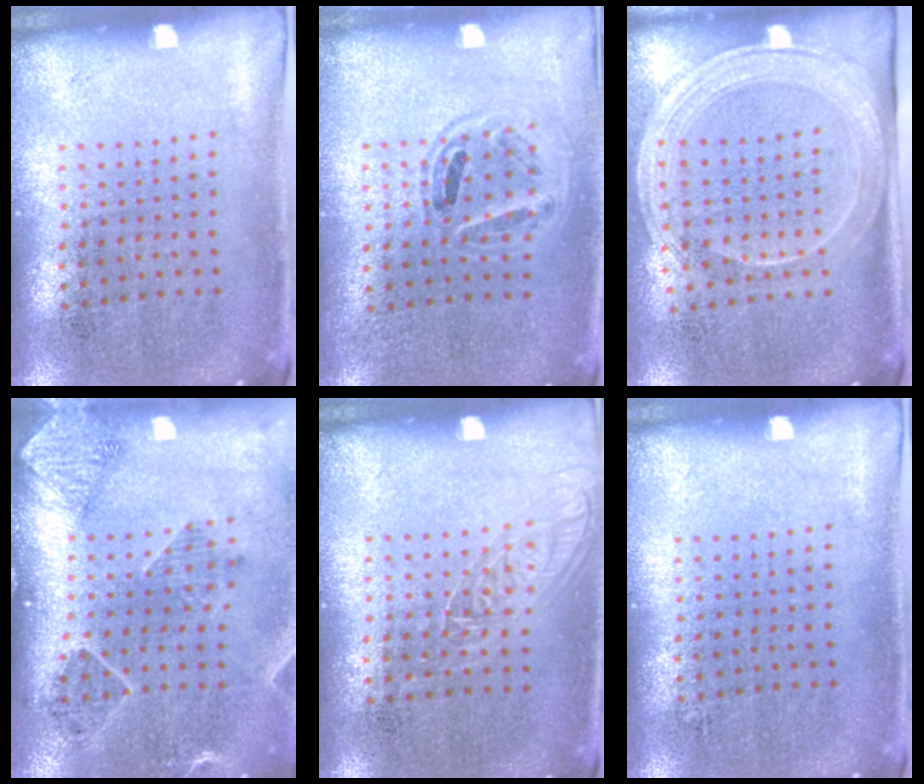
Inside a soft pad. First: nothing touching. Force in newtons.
{"total": 0.9, "press": 0.9, "slide": 0.4}
{"total": 2.1, "press": 1.8, "slide": 1.1}
{"total": 1.5, "press": 1.5, "slide": 0.2}
{"total": 1.1, "press": 1.0, "slide": 0.5}
{"total": 0.0}